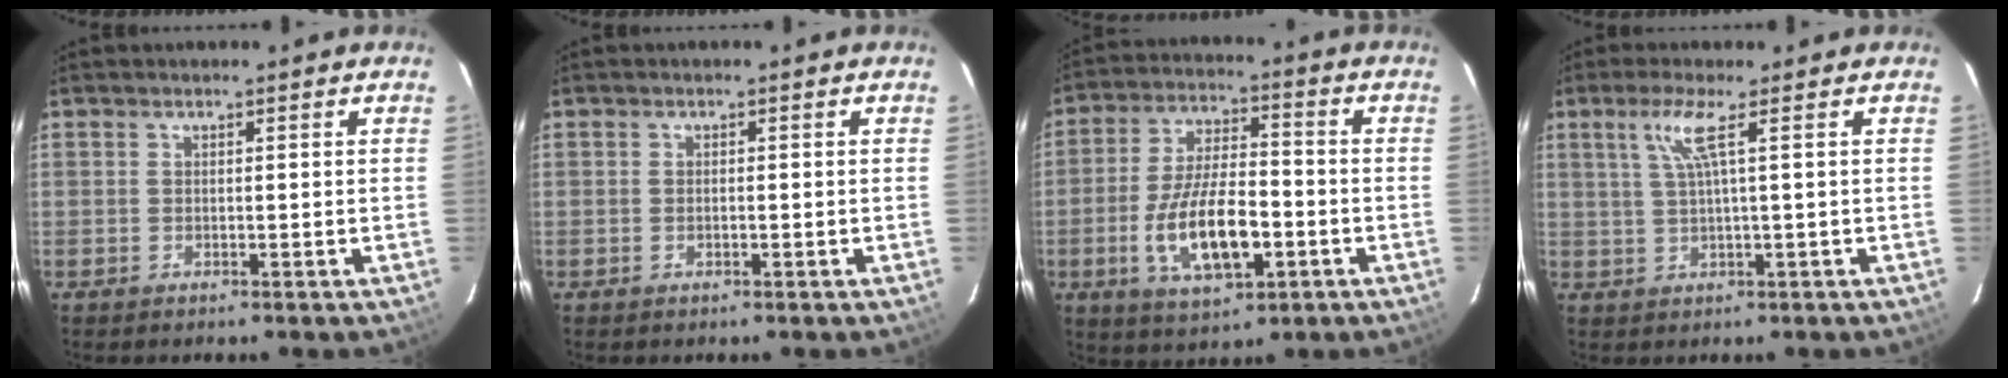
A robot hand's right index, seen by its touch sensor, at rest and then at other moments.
{"total": 0.6, "force": [-0.2, 0.3, 0.4], "torque": [-0.007, 0.001, -0.003]}
{"total": 13.9, "force": [-4.2, 5.5, 12.0], "torque": [-0.239, -0.004, -0.067]}
{"total": 4.3, "force": [1.6, -0.8, 3.9], "torque": [-0.071, 0.005, 0.038]}